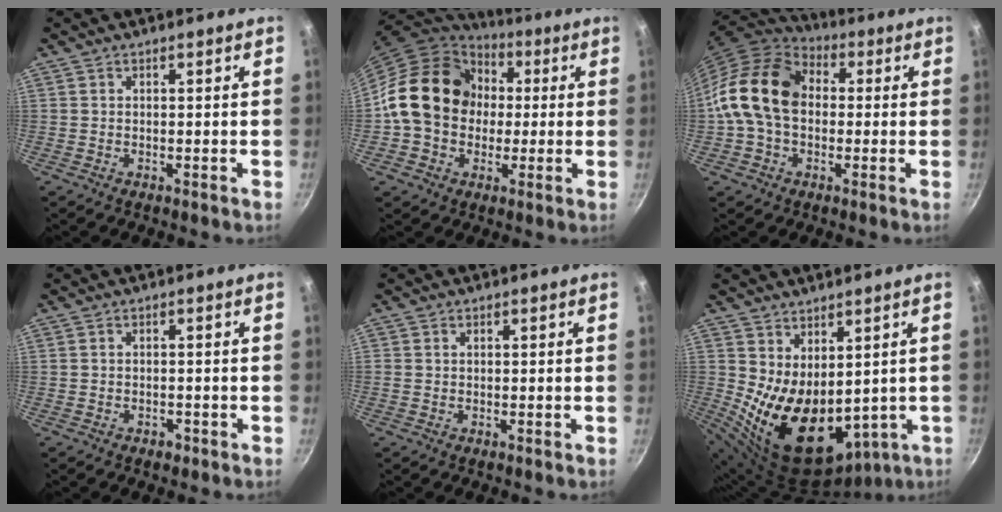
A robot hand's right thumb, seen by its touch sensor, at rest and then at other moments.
{"total": 18.5, "force": [1.3, 15.2, 10.5], "torque": [-0.152, 0.032, 0.011]}
{"total": 16.4, "force": [0.5, 12.0, 11.3], "torque": [-0.183, 0.034, -0.008]}
{"total": 1.5, "force": [-0.9, 1.0, 0.7], "torque": [-0.010, 0.008, -0.009]}
{"total": 0.5, "force": [0.1, 0.5, 0.1], "torque": [-0.002, 0.002, 0.001]}
{"total": 15.9, "force": [1.0, 9.9, 12.3], "torque": [-0.177, -0.035, 0.053]}